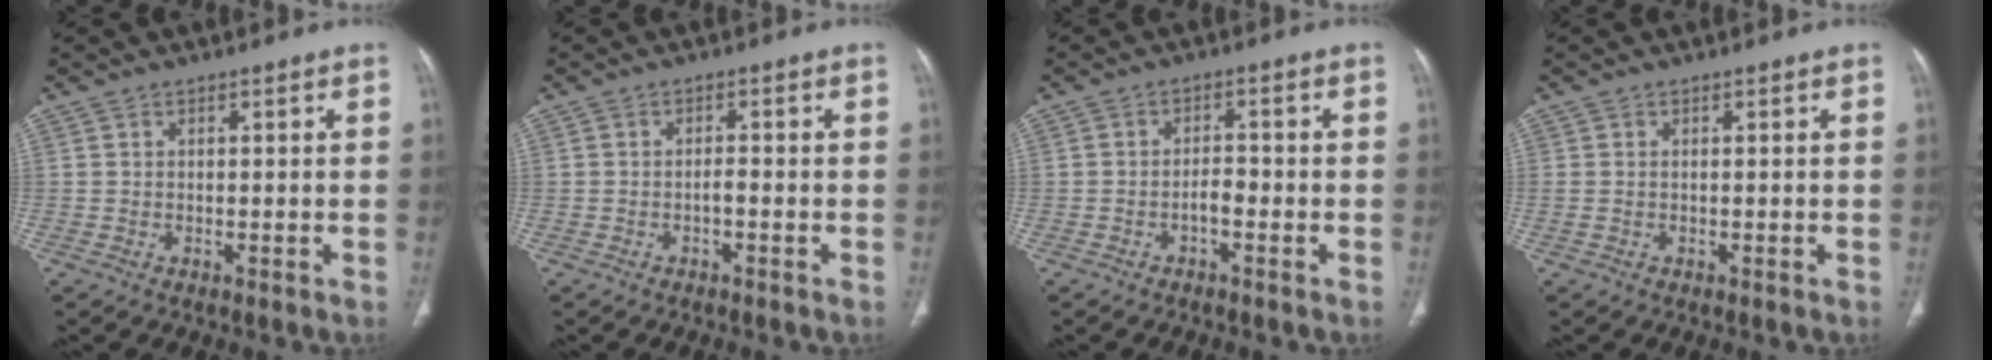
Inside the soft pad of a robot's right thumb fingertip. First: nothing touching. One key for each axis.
{"total": 1.2, "fx": -0.7, "fy": 0.4, "fz": 0.9, "tx": -0.016, "ty": 0.007, "tz": -0.012}
{"total": 2.4, "fx": -1.2, "fy": 1.0, "fz": 1.8, "tx": -0.025, "ty": 0.015, "tz": -0.021}
{"total": 1.0, "fx": 0.1, "fy": 0.6, "fz": 0.8, "tx": -0.026, "ty": 0.006, "tz": 0.007}